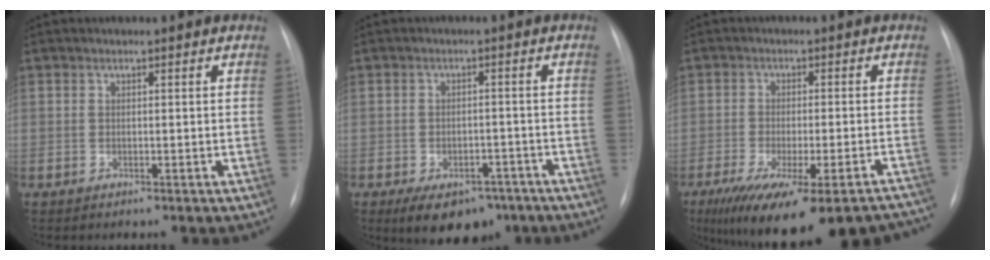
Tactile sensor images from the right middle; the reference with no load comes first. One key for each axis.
{"total": 9.8, "fx": -6.6, "fy": 5.4, "fz": 4.8, "tx": -0.065, "ty": 0.008, "tz": -0.092}
{"total": 22.4, "fx": -18.4, "fy": 4.4, "fz": 12.0, "tx": -0.152, "ty": -0.023, "tz": -0.243}